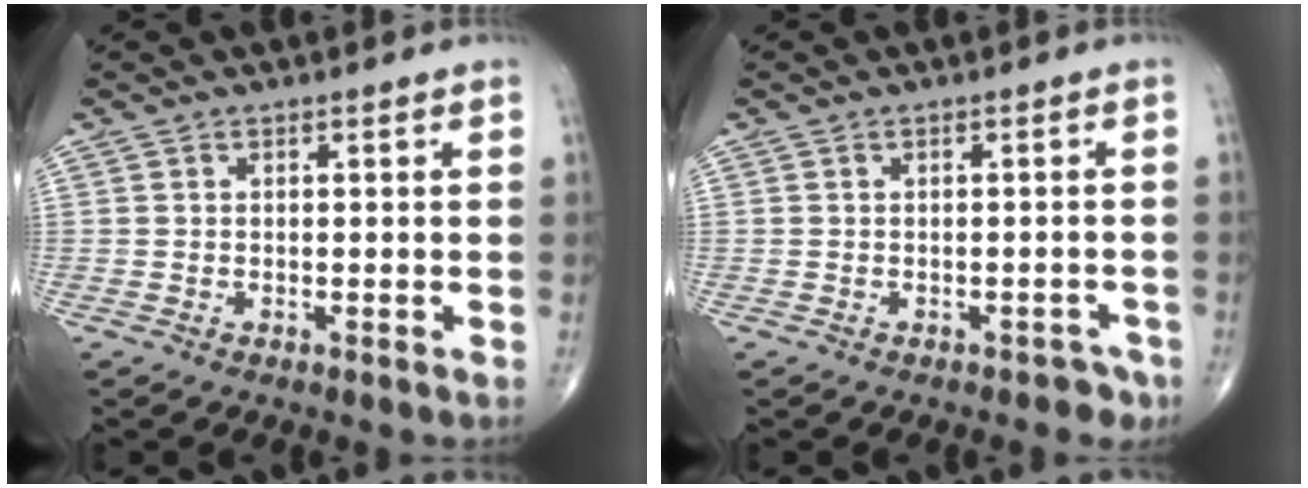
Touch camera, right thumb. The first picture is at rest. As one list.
[{"total": 2.8, "force": [-2.0, 1.8, 0.8], "torque": [0.006, 0.018, -0.023]}]